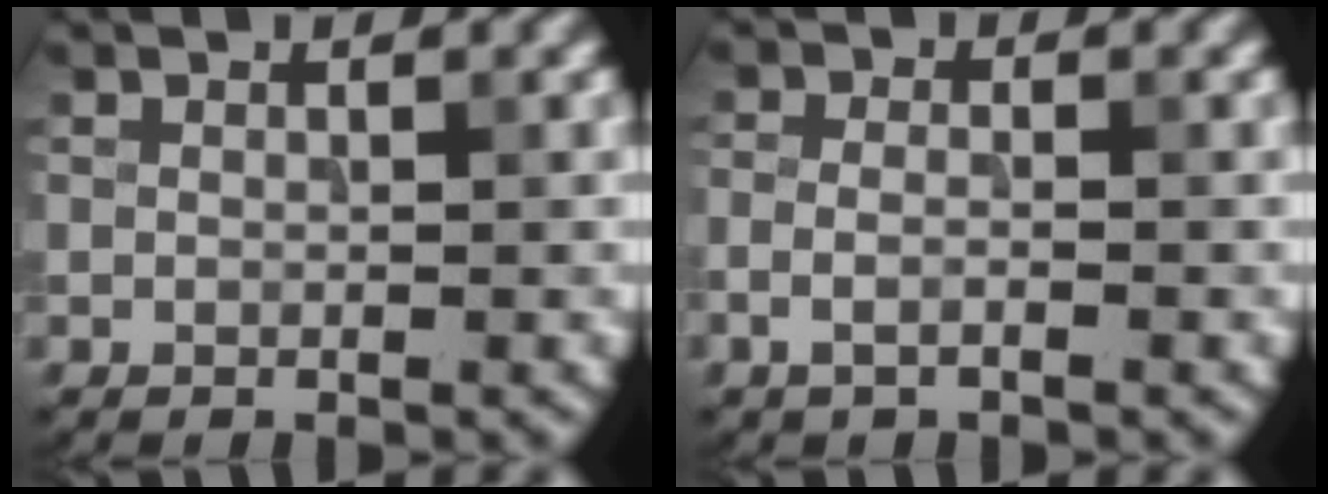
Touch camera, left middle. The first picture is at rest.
{"total": 1.6, "force": [-0.8, 0.7, 1.3], "torque": [-0.031, 0.000, -0.020]}